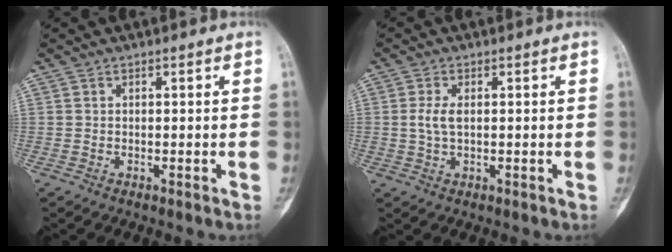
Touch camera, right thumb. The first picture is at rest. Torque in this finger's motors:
{"motor_torque": [0.13, 0.12, 0.31, 0.23, 0.04]}